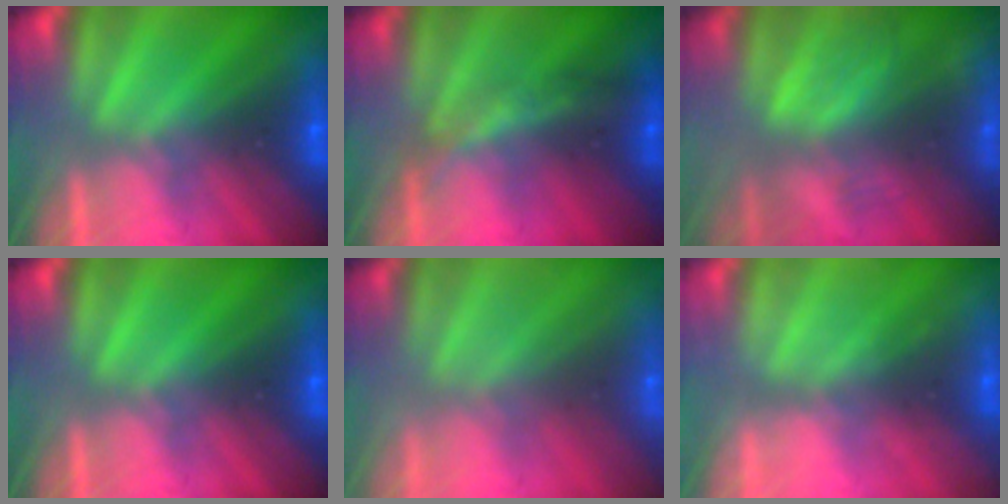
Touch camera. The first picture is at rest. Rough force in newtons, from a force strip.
{"total": 1.9}
{"total": 4.1}
{"total": 0.0}
{"total": 6.5}
{"total": 2.2}